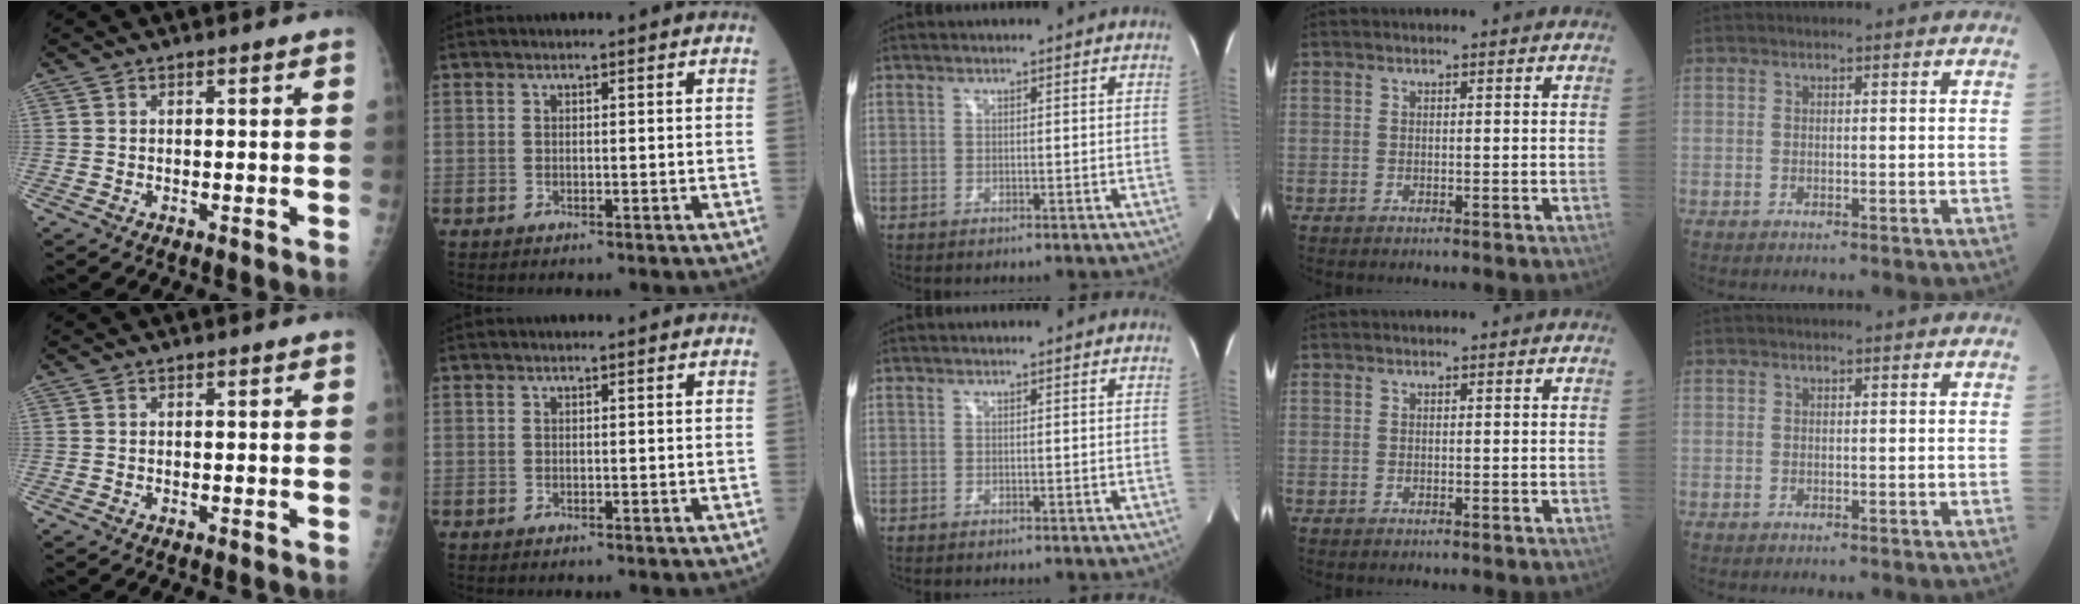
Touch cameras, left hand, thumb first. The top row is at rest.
{}